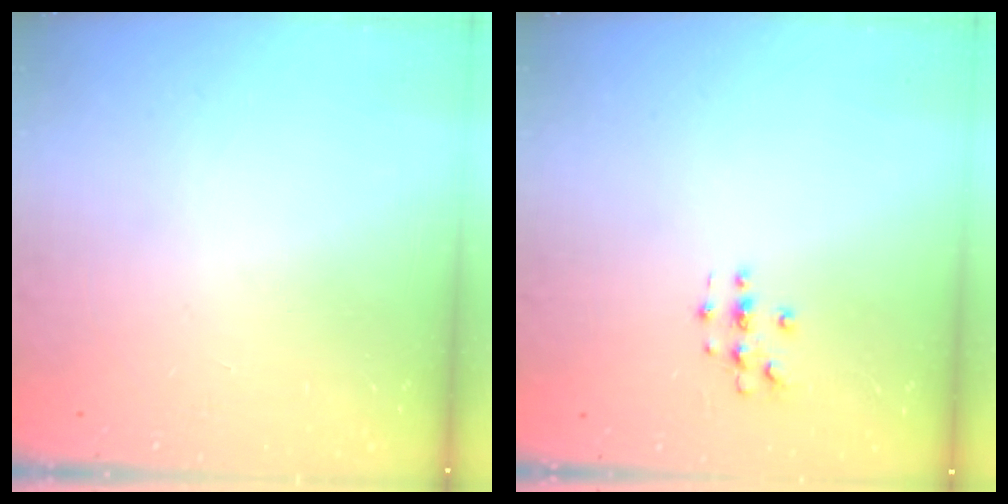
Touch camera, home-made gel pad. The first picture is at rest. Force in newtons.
{"total": 2.9, "press": 2.9, "slide": 0.3}